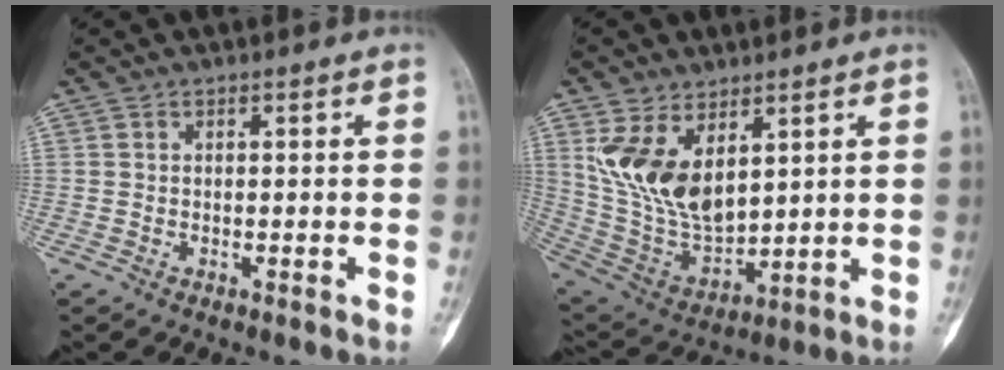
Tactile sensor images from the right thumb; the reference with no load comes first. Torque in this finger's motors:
{"motor_torque": [-1.09, 2.10, 0.50, 0.44, 0.53]}